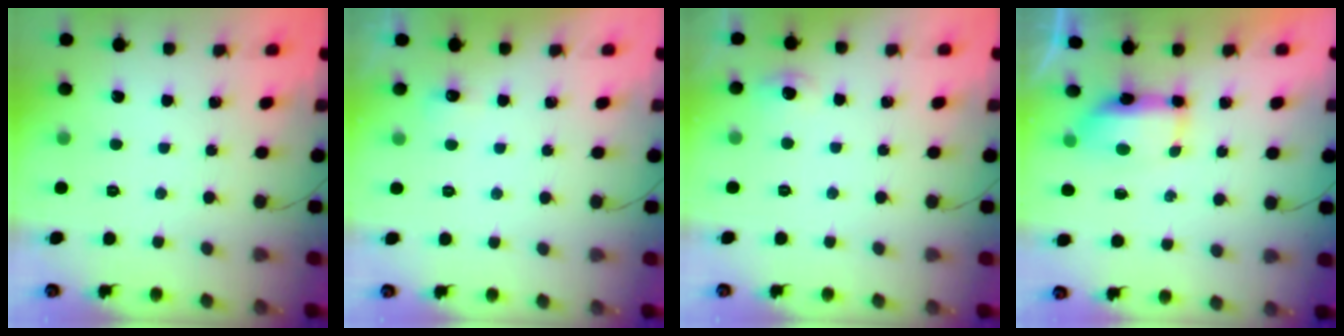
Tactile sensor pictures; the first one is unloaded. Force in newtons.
{"total": 4.2, "press": 4.1, "slide": 1.1}
{"total": 11.9, "press": 5.2, "slide": 10.7}
{"total": 8.0, "press": 7.2, "slide": 3.4}